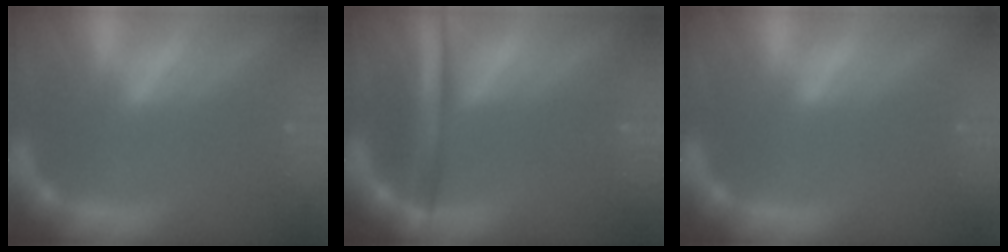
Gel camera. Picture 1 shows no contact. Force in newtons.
{"total": 4.4}
{"total": 0.0}